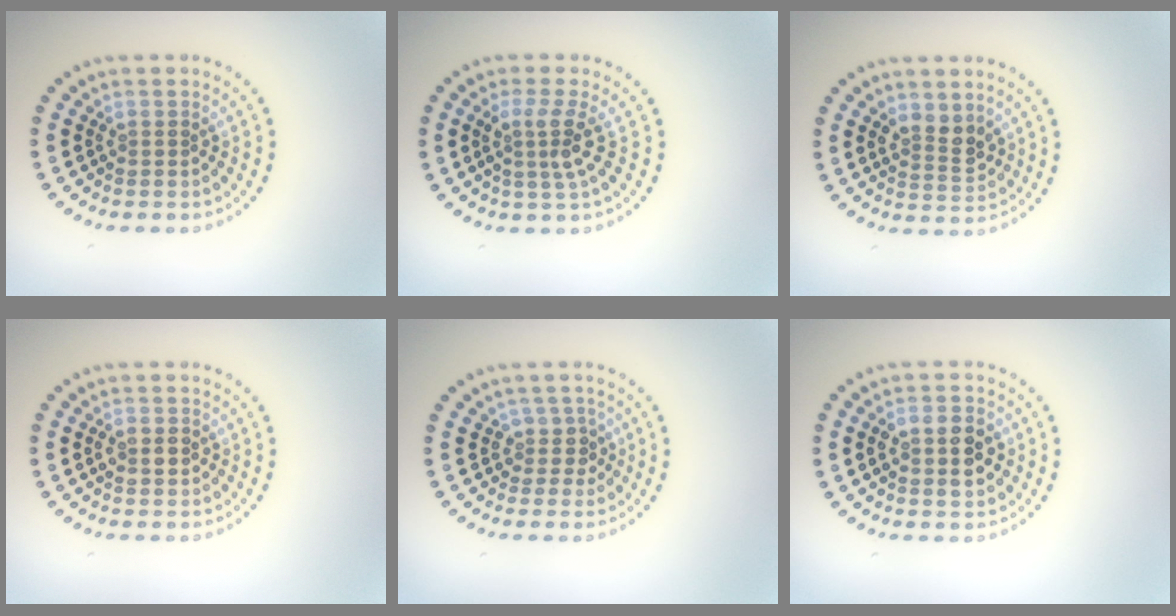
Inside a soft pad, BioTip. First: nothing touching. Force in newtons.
{"total": 2.7, "press": 1.9, "slide": 1.9}
{"total": 2.6, "press": 2.4, "slide": 0.9}
{"total": 2.0, "press": 2.0, "slide": 0.1}
{"total": 1.8, "press": 1.4, "slide": 1.2}
{"total": 3.9, "press": 3.8, "slide": 0.3}